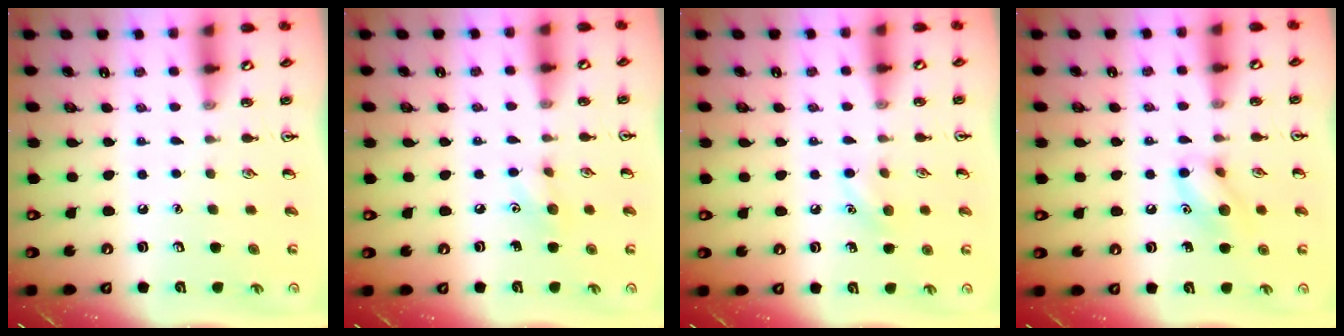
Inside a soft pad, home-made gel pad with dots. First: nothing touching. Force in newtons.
{"total": 6.1, "press": 5.8, "slide": 1.6}
{"total": 5.9, "press": 5.6, "slide": 1.8}
{"total": 9.5, "press": 9.5, "slide": 0.8}